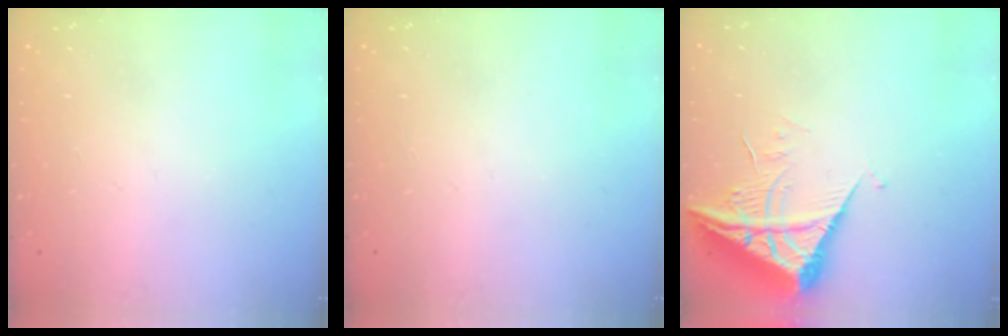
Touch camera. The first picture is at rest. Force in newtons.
{"total": 0.0}
{"total": 7.8, "press": 7.7, "slide": 0.9}